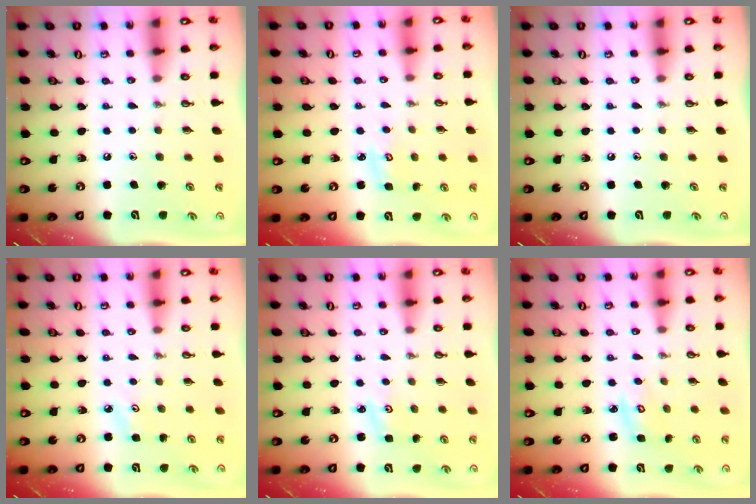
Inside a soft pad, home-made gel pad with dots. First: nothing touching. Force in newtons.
{"total": 3.1, "press": 3.0, "slide": 0.3}
{"total": 0.0}
{"total": 3.9, "press": 3.8, "slide": 0.6}
{"total": 2.0, "press": 2.0, "slide": 0.3}
{"total": 3.3, "press": 3.3, "slide": 0.3}